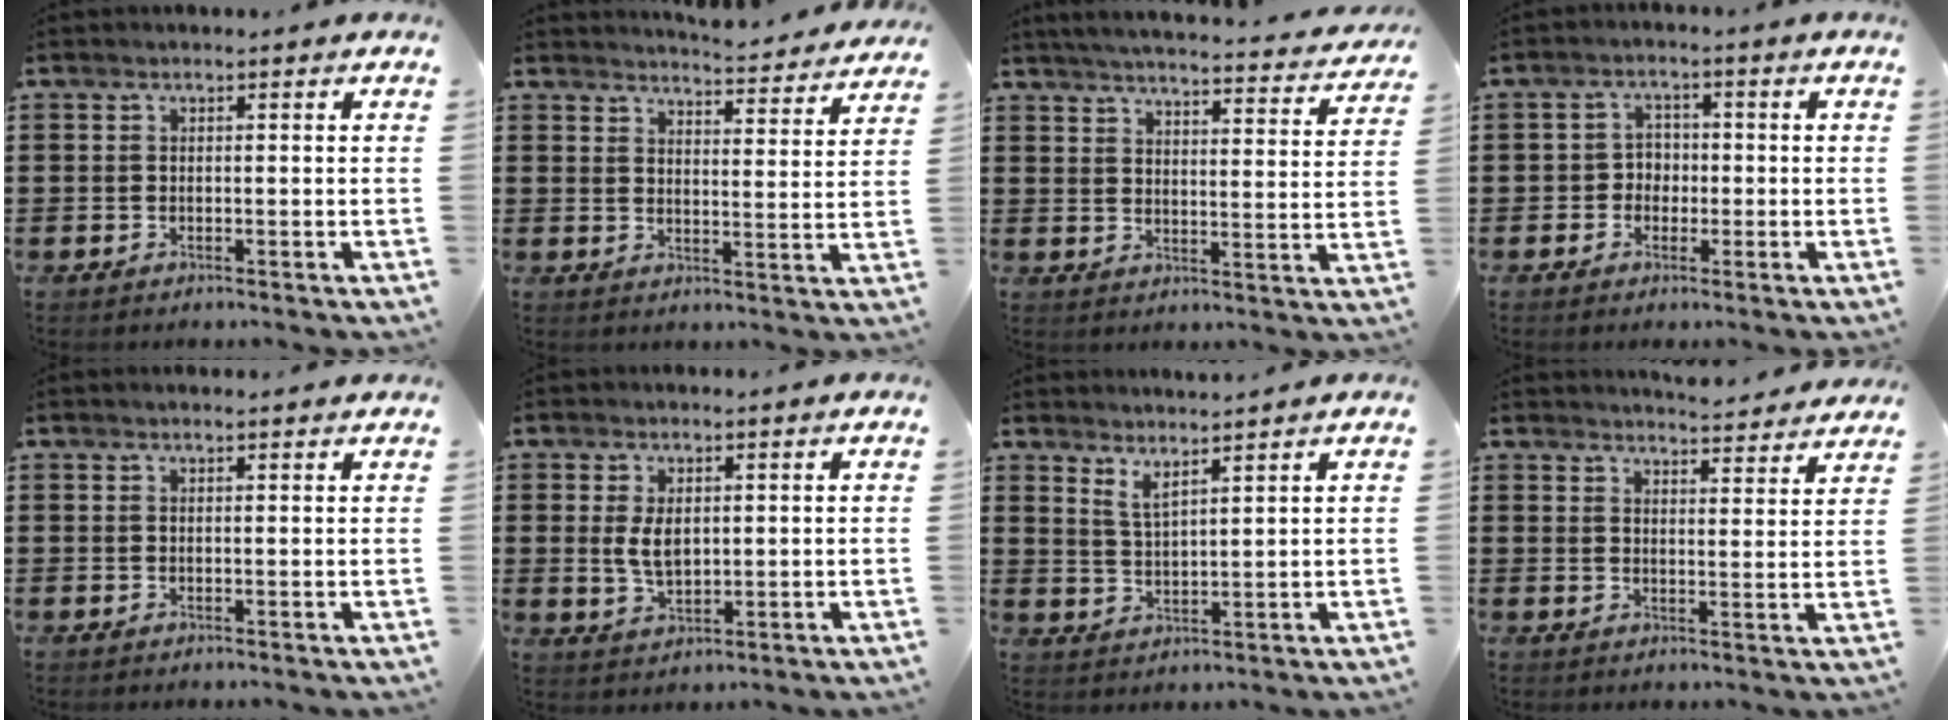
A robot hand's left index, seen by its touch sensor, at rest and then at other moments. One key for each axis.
{"total": 4.5, "fx": 4.4, "fy": -0.4, "fz": 0.4, "tx": -0.020, "ty": -0.035, "tz": 0.075}
{"total": 4.1, "fx": 3.9, "fy": -0.4, "fz": 1.2, "tx": -0.044, "ty": -0.033, "tz": 0.063}
{"total": 2.9, "fx": -0.7, "fy": 2.6, "fz": 1.1, "tx": -0.031, "ty": 0.008, "tz": -0.020}
{"total": 1.0, "fx": 0.9, "fy": 0.0, "fz": 0.4, "tx": -0.009, "ty": -0.001, "tz": 0.017}
{"total": 4.4, "fx": 0.9, "fy": 2.4, "fz": 3.6, "tx": -0.074, "ty": 0.001, "tz": 0.011}
{"total": 3.2, "fx": 3.0, "fy": 0.0, "fz": 1.2, "tx": -0.031, "ty": -0.010, "tz": 0.053}
{"total": 4.4, "fx": 4.4, "fy": -0.3, "fz": 0.4, "tx": -0.014, "ty": -0.027, "tz": 0.078}